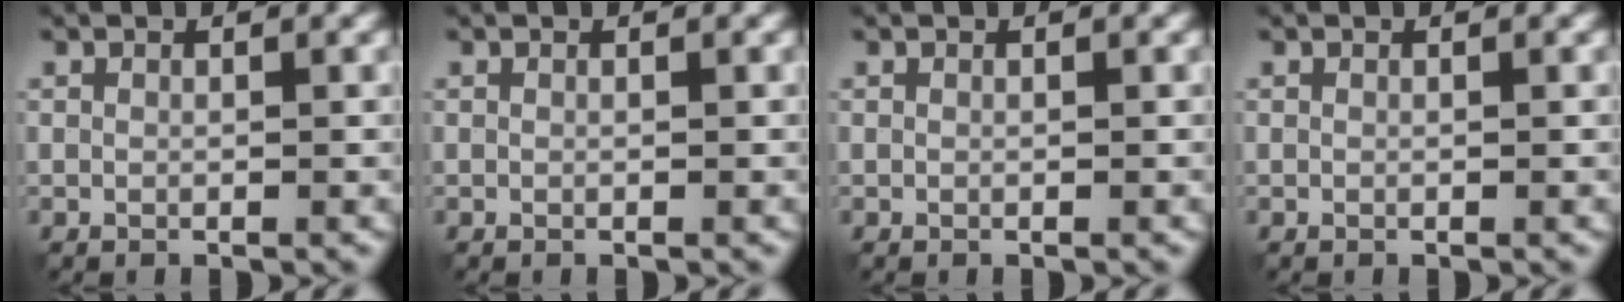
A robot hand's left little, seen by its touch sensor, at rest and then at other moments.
{"total": 0.0}
{"total": 0.0}
{"total": 0.0}